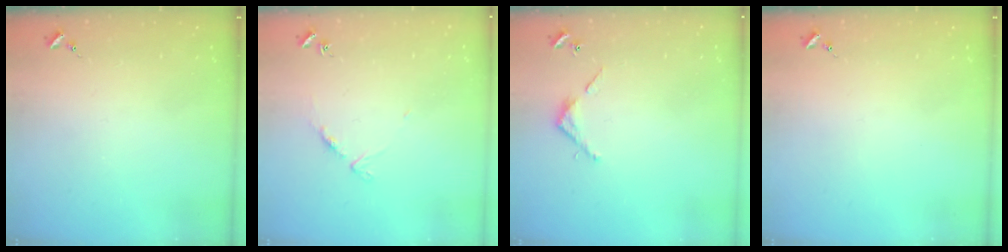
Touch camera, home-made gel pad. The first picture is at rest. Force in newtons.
{"total": 5.5, "press": 5.5, "slide": 0.4}
{"total": 3.5, "press": 3.5, "slide": 0.2}
{"total": 0.0}